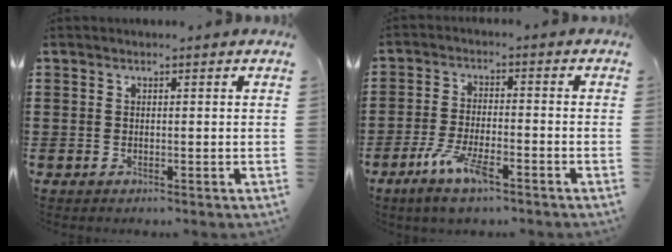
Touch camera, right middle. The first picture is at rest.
{"total": 6.7, "force": [-4.1, 1.9, 5.0], "torque": [-0.109, -0.008, -0.077]}